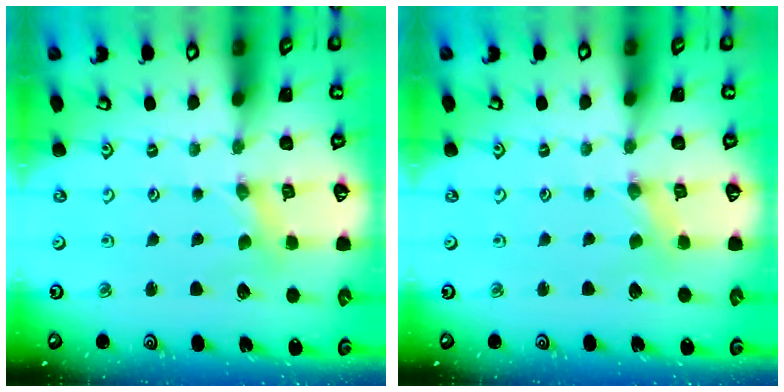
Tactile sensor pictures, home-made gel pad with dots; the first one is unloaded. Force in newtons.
{"total": 0.0}